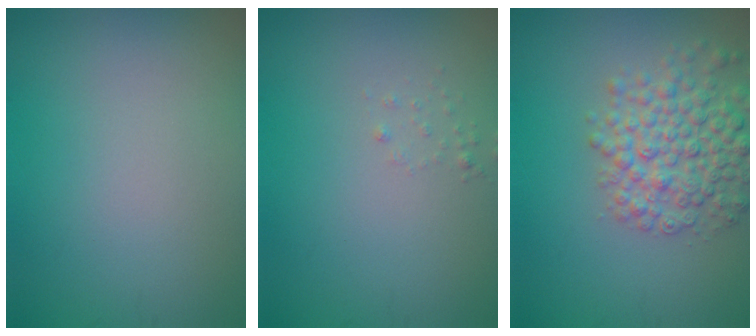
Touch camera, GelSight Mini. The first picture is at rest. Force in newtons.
{"total": 0.6, "press": 0.6, "slide": 0.1}
{"total": 5.7, "press": 5.7, "slide": 0.2}